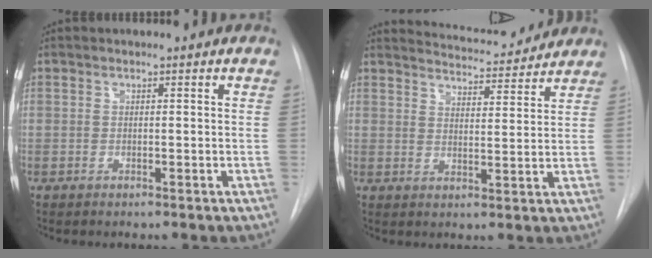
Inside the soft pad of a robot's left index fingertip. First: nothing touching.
{"total": 9.7, "force": [9.5, 1.2, 1.7], "torque": [-0.029, 0.002, 0.129]}